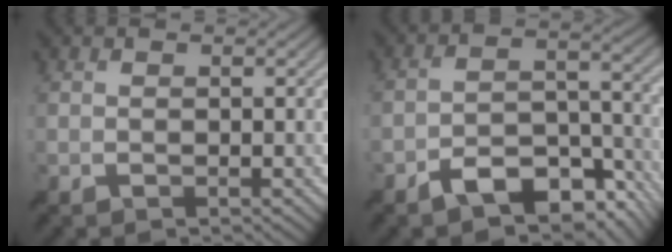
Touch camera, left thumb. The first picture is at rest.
{"total": 9.9, "force": [-7.0, 4.1, 5.6], "torque": [-0.082, 0.000, -0.126]}